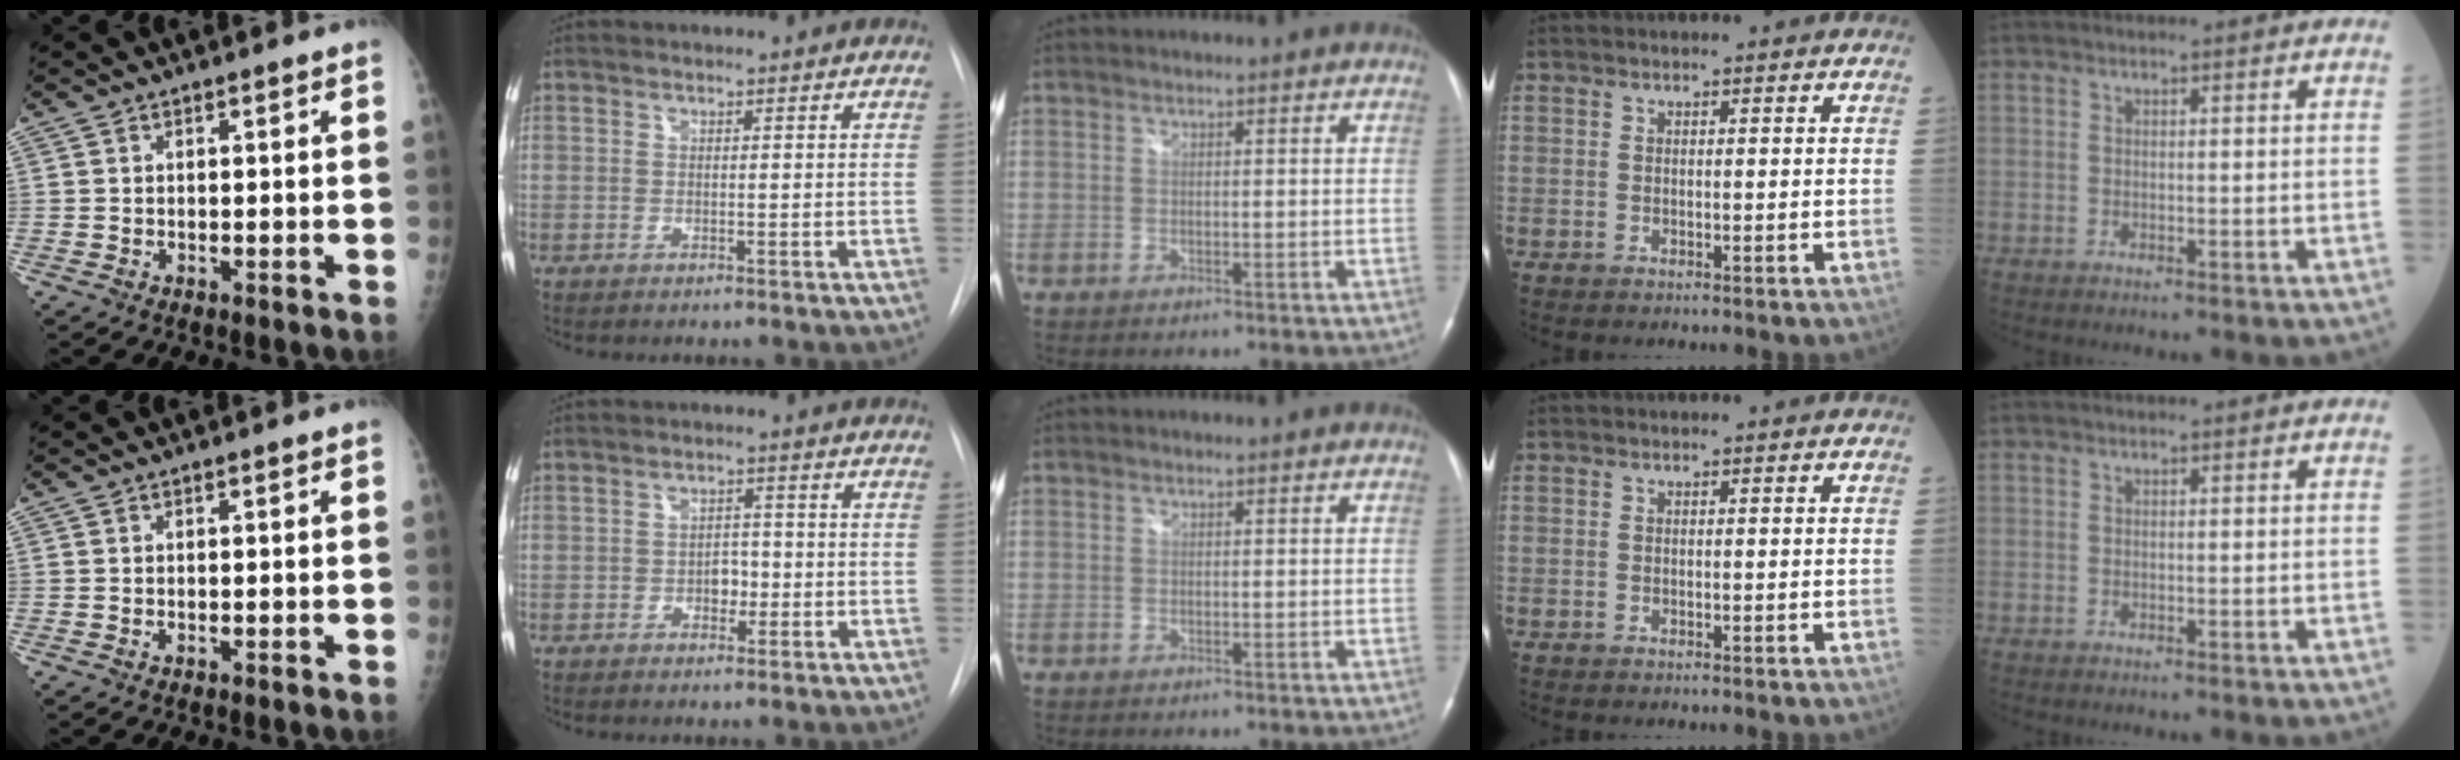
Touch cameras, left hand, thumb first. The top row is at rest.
{"index": {"total": 2.0, "force": [-0.6, 1.3, 1.4], "torque": [-0.017, 0.005, -0.007]}}